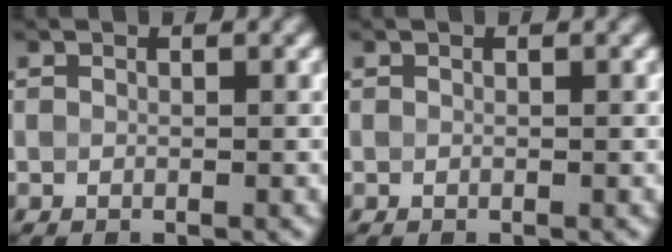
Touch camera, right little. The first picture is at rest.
{"total": 0.0}